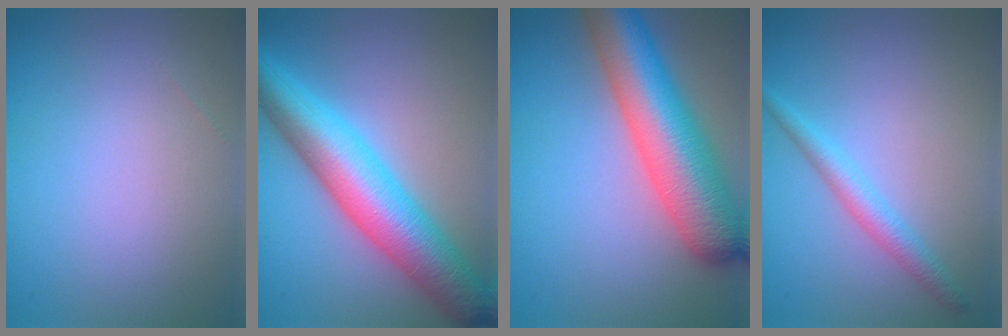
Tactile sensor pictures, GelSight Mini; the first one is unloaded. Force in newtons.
{"total": 9.0, "press": 9.0, "slide": 0.2}
{"total": 10.6, "press": 10.6, "slide": 0.5}
{"total": 2.2, "press": 2.2, "slide": 0.1}